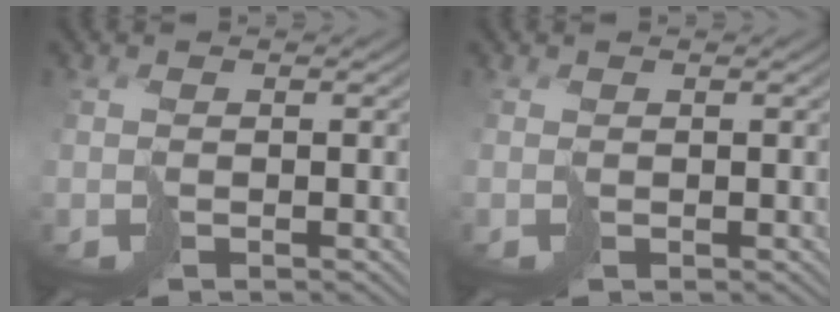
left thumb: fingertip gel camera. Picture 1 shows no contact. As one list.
[{"total": 0.0}]